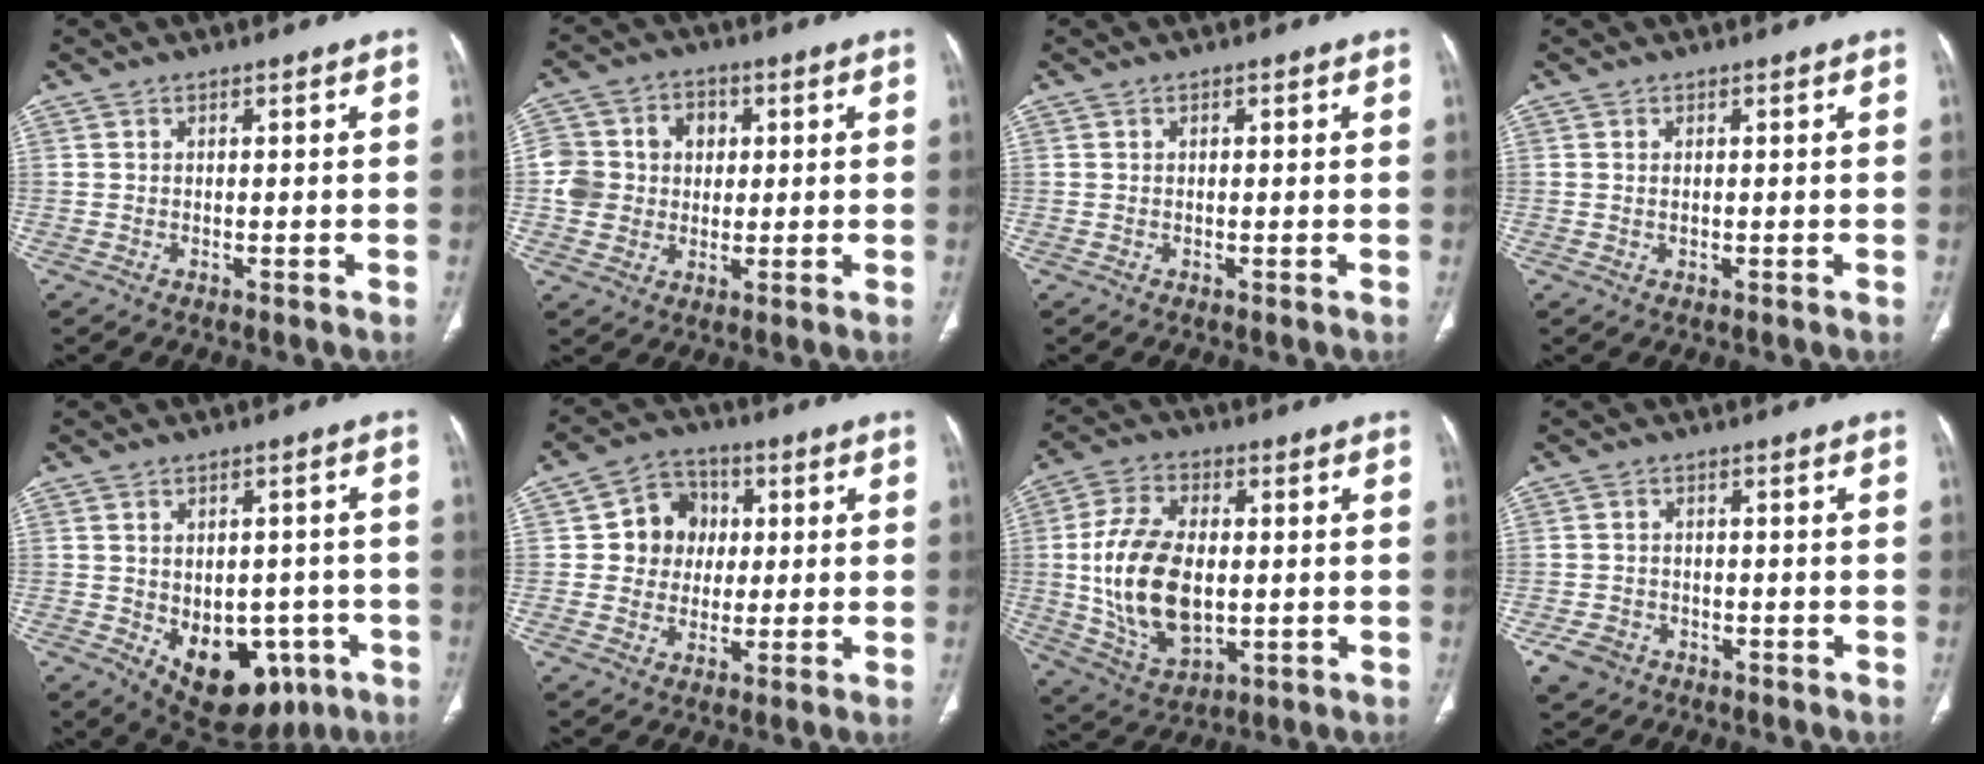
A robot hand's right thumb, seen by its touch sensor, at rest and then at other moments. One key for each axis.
{"total": 10.3, "fx": 0.7, "fy": 9.4, "fz": 4.1, "tx": -0.051, "ty": 0.016, "tz": 0.012}
{"total": 0.6, "fx": 0.2, "fy": 0.3, "fz": 0.5, "tx": -0.005, "ty": 0.001, "tz": 0.004}
{"total": 0.7, "fx": 0.2, "fy": 0.4, "fz": 0.5, "tx": -0.011, "ty": 0.000, "tz": 0.007}
{"total": 14.7, "fx": -5.3, "fy": 9.6, "fz": 9.8, "tx": -0.109, "ty": 0.016, "tz": -0.053}
{"total": 9.1, "fx": 1.0, "fy": 8.4, "fz": 3.5, "tx": -0.007, "ty": 0.009, "tz": 0.009}
{"total": 17.6, "fx": -0.3, "fy": 10.5, "fz": 14.2, "tx": -0.265, "ty": -0.003, "tz": 0.008}
{"total": 4.9, "fx": -2.5, "fy": 3.9, "fz": 1.6, "tx": -0.033, "ty": 0.013, "tz": -0.037}